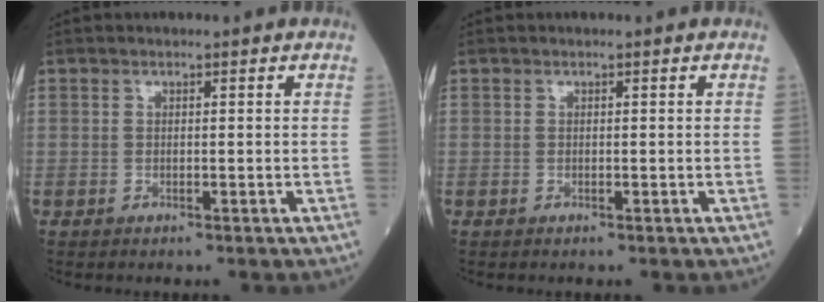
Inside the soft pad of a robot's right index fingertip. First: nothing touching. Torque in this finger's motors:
{"motor_torque": [0.00, 0.00, 0.00, -0.01]}